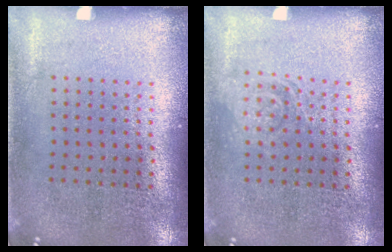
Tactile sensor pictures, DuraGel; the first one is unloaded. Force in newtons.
{"total": 1.5, "press": 1.5, "slide": 0.3}